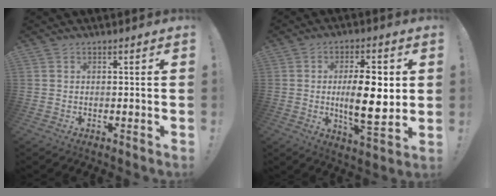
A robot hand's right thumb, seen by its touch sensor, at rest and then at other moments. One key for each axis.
{"total": 14.9, "fx": 0.8, "fy": 5.3, "fz": 13.9, "tx": -0.228, "ty": -0.013, "tz": 0.003}